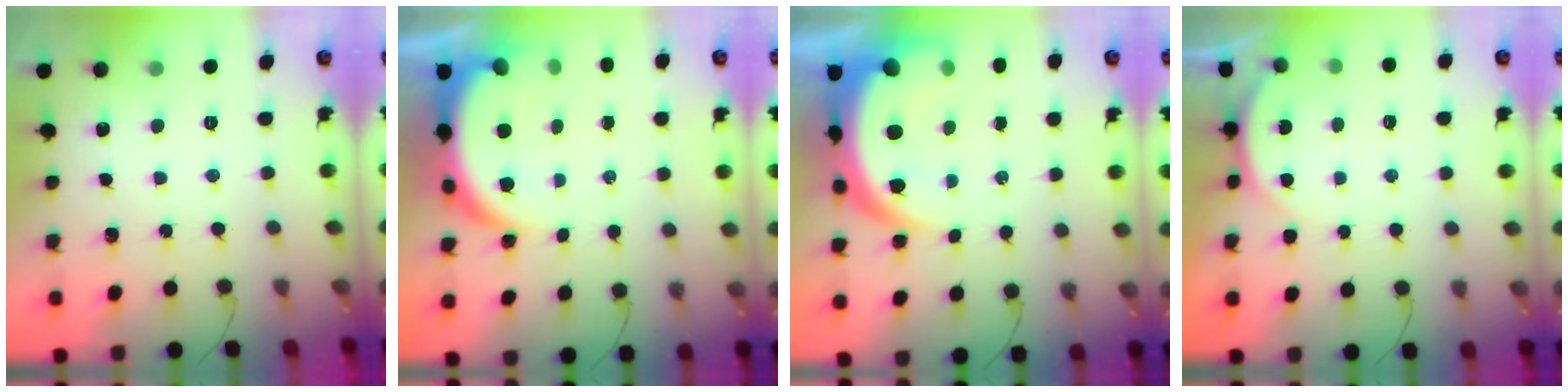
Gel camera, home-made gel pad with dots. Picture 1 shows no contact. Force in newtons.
{"total": 7.7, "press": 7.7, "slide": 0.7}
{"total": 13.1, "press": 13.0, "slide": 1.4}
{"total": 3.2, "press": 3.2, "slide": 0.7}